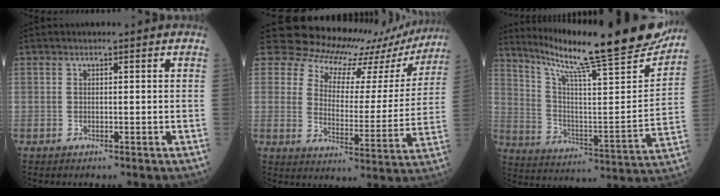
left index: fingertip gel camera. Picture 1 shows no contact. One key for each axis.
{"total": 18.1, "fx": 16.4, "fy": 6.6, "fz": 4.2, "tx": -0.044, "ty": -0.042, "tz": 0.190}
{"total": 26.7, "fx": 22.7, "fy": 1.1, "fz": 14.0, "tx": -0.234, "ty": -0.056, "tz": 0.327}